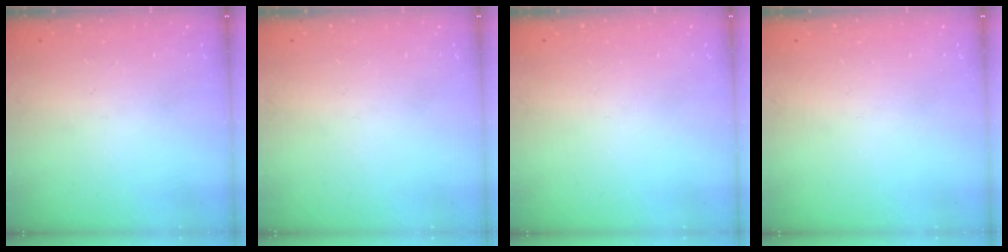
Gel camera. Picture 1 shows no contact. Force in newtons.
{"total": 0.0}
{"total": 0.0}
{"total": 0.0}